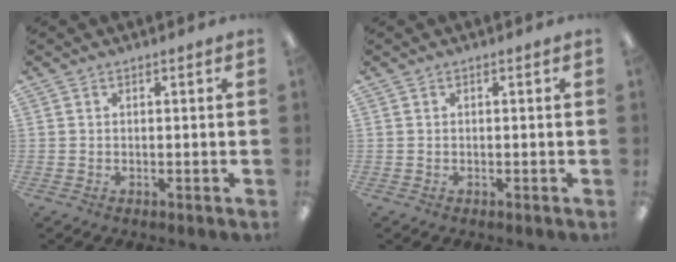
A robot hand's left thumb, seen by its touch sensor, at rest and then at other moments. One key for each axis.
{"total": 0.0}